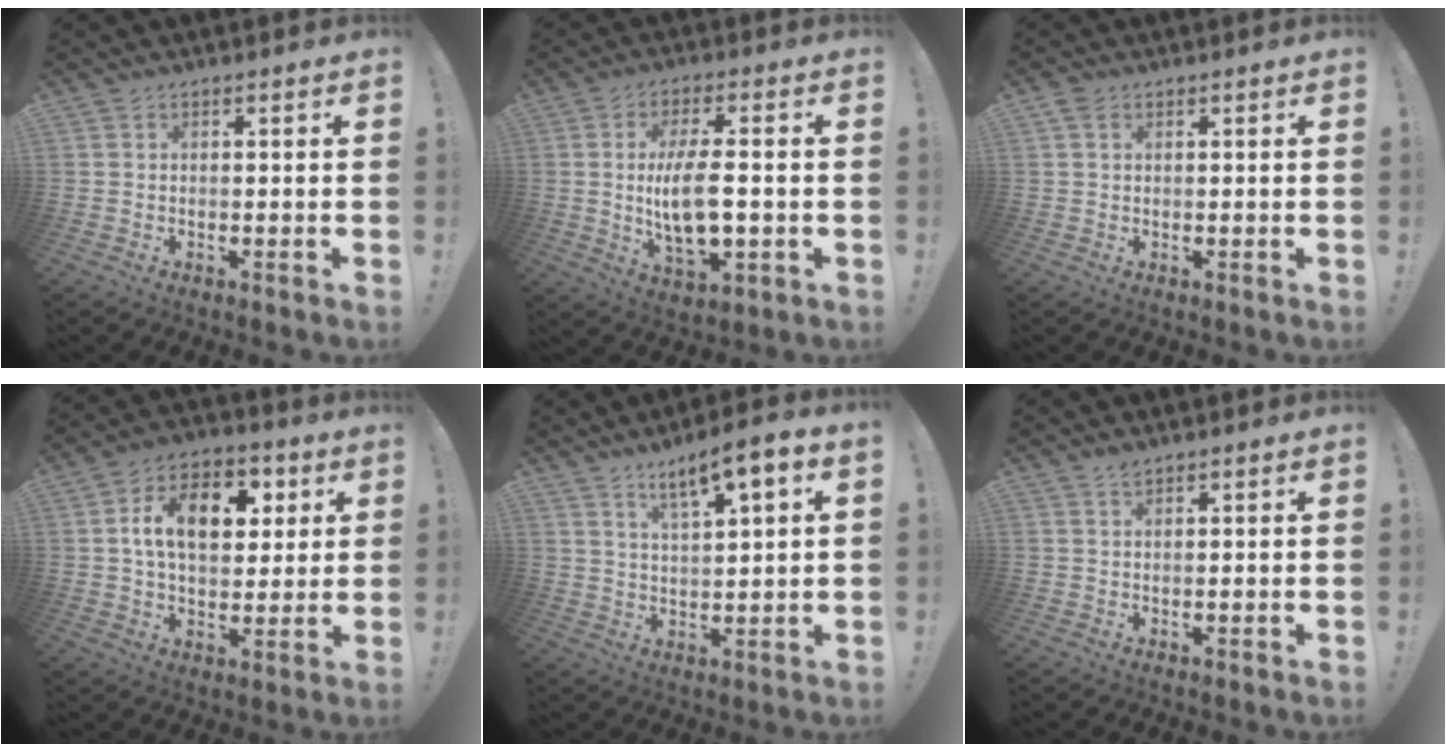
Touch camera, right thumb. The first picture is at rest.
{"total": 12.6, "force": [-0.5, 4.9, 11.6], "torque": [-0.213, -0.012, -0.018]}
{"total": 2.0, "force": [1.1, 1.4, 1.0], "torque": [-0.018, 0.002, 0.020]}
{"total": 15.0, "force": [4.1, 9.6, 10.7], "torque": [-0.155, 0.001, 0.073]}
{"total": 8.7, "force": [5.2, 1.5, 6.8], "torque": [-0.106, -0.030, 0.083]}
{"total": 1.6, "force": [1.3, 0.5, 0.6], "torque": [-0.005, -0.005, 0.023]}